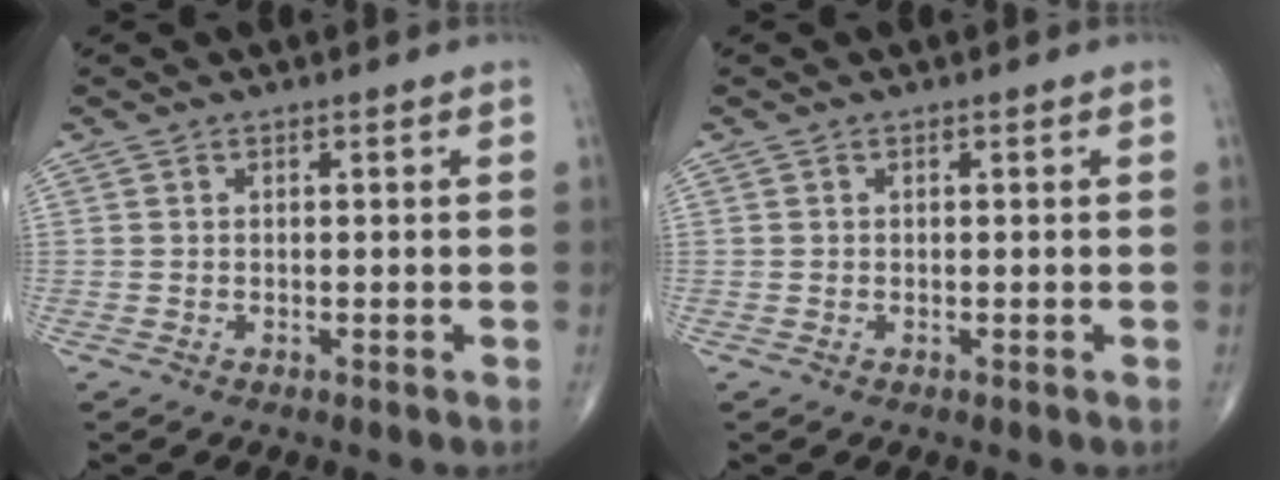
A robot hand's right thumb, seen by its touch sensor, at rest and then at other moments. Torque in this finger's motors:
{"motor_torque": [0.42, 0.22, -0.11, 0.30, 0.02]}